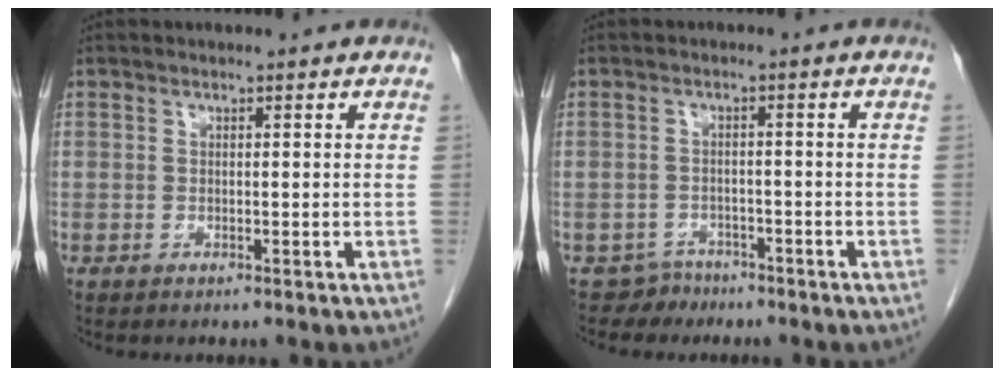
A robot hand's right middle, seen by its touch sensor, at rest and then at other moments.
{"total": 2.7, "force": [-2.1, 1.6, -0.7], "torque": [0.006, 0.007, -0.033]}